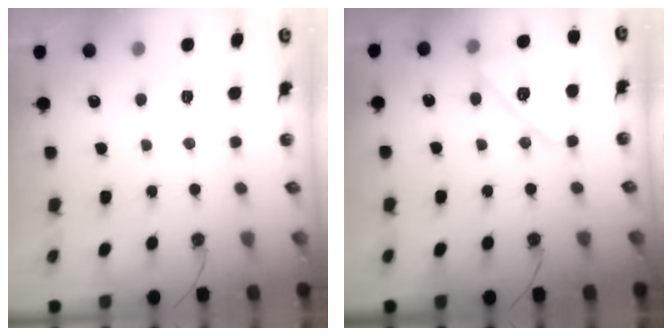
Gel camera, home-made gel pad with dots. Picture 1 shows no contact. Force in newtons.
{"total": 13.3, "press": 13.3, "slide": 0.2}